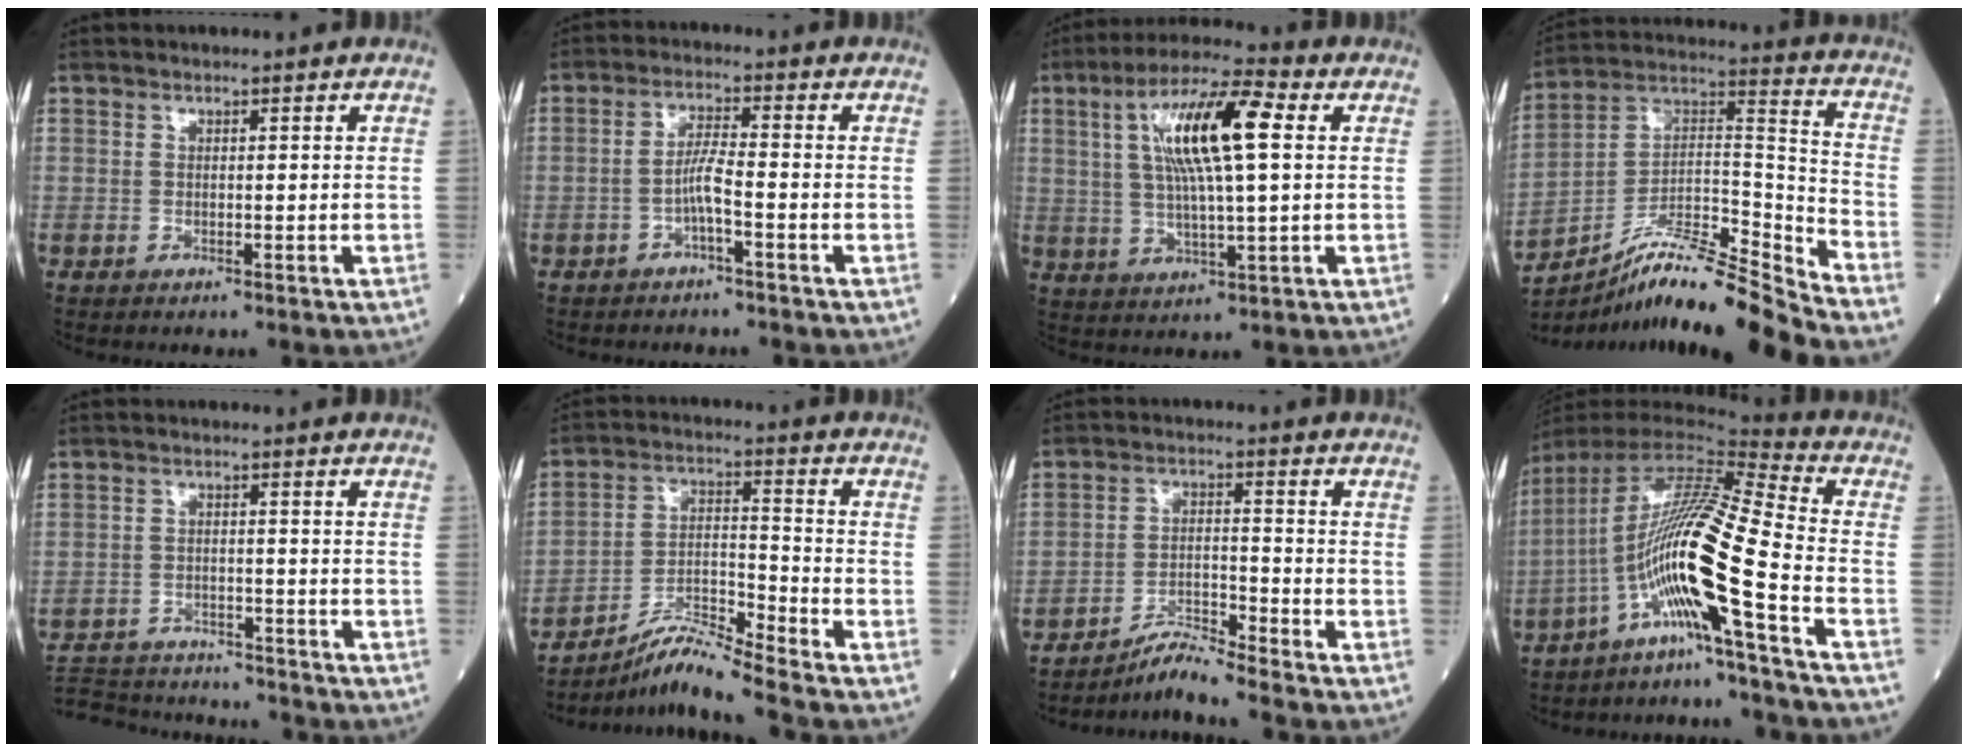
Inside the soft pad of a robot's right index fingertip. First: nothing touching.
{"total": 3.7, "force": [-1.5, 0.1, 3.3], "torque": [-0.066, 0.007, -0.031]}
{"total": 13.3, "force": [3.2, 1.8, 12.8], "torque": [-0.242, 0.019, 0.055]}
{"total": 16.9, "force": [-14.8, -1.8, 8.0], "torque": [-0.127, 0.033, -0.260]}
{"total": 14.6, "force": [-13.8, 2.6, 4.1], "torque": [-0.092, 0.002, -0.203]}
{"total": 8.7, "force": [-8.0, -2.1, 2.9], "torque": [-0.061, -0.003, -0.146]}
{"total": 5.5, "force": [-5.1, -1.6, 1.0], "torque": [-0.023, -0.016, -0.094]}
{"total": 15.7, "force": [-7.0, -2.1, 13.9], "torque": [-0.263, 0.005, -0.140]}